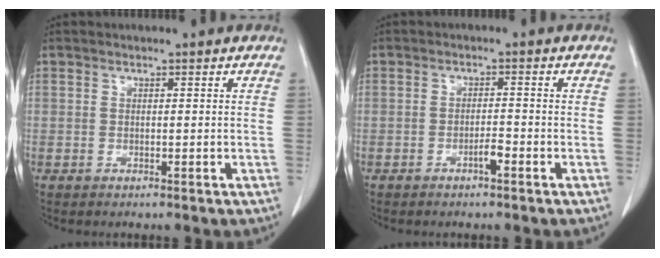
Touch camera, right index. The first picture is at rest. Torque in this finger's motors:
{"motor_torque": [0.78, 0.12, 0.14, 0.06]}